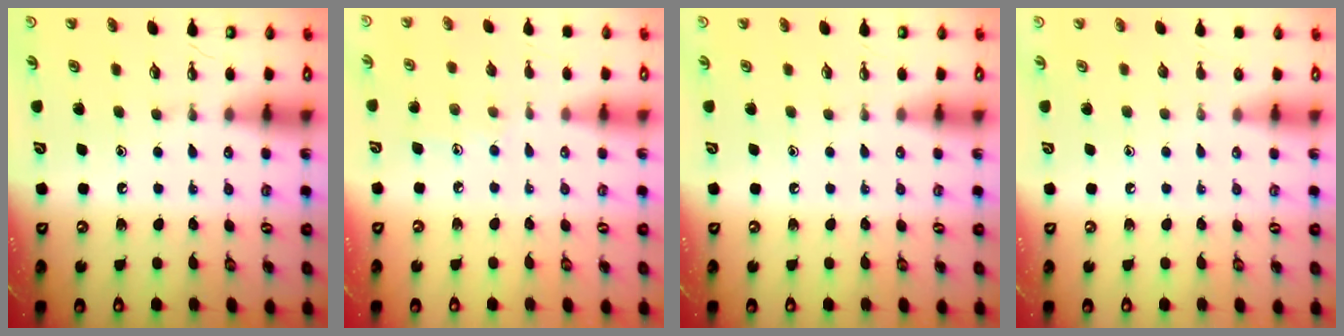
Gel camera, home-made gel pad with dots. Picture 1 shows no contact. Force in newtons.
{"total": 6.5, "press": 6.5, "slide": 0.6}
{"total": 0.0}
{"total": 0.0}